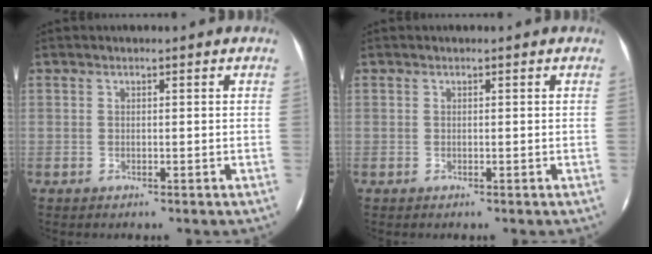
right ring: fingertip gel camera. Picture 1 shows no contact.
{"total": 0.0}